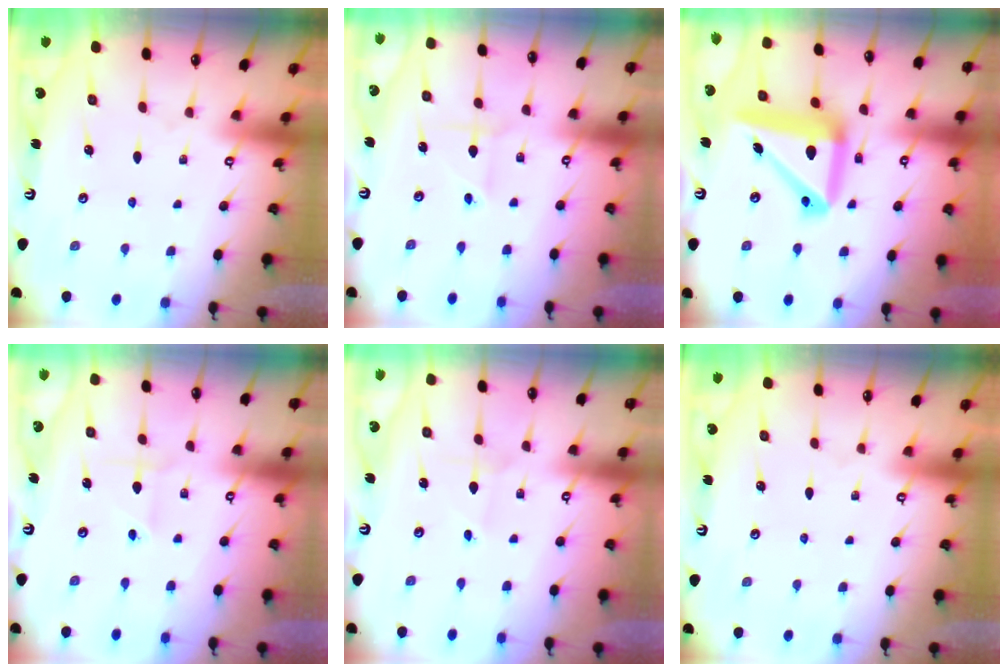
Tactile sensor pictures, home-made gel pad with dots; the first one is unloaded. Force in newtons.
{"total": 2.3, "press": 2.3, "slide": 0.1}
{"total": 17.5, "press": 17.3, "slide": 2.6}
{"total": 2.0, "press": 1.7, "slide": 1.0}
{"total": 1.5, "press": 1.4, "slide": 0.2}
{"total": 0.0}